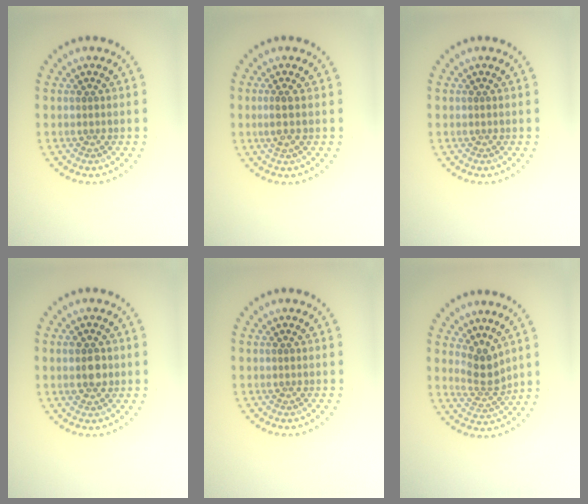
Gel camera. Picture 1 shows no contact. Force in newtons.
{"total": 1.1, "press": 0.8, "slide": 0.8}
{"total": 0.0}
{"total": 2.4, "press": 2.4, "slide": 0.4}
{"total": 0.0}
{"total": 2.5, "press": 1.7, "slide": 1.8}